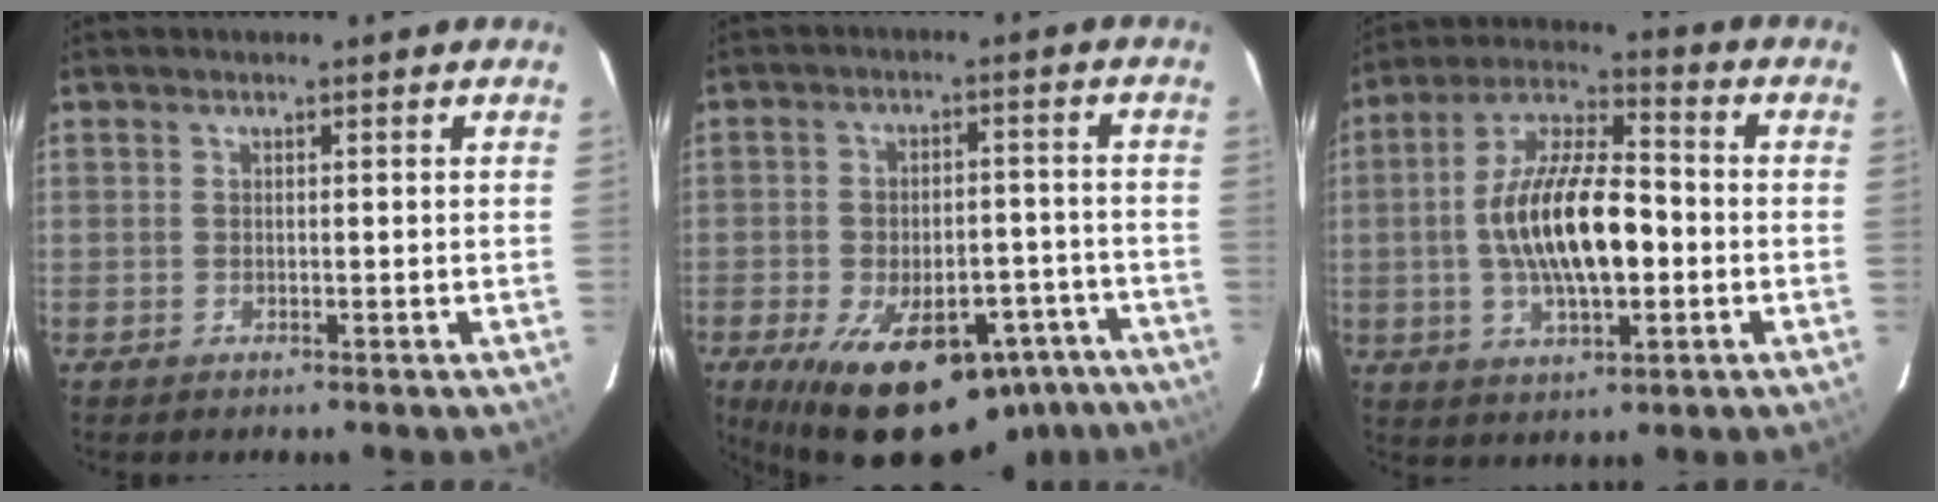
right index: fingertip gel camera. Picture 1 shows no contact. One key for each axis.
{"total": 22.2, "fx": -14.3, "fy": 11.3, "fz": 12.6, "tx": -0.221, "ty": 0.001, "tz": -0.179}
{"total": 15.8, "fx": -1.8, "fy": 6.2, "fz": 14.4, "tx": -0.275, "ty": 0.011, "tz": -0.034}